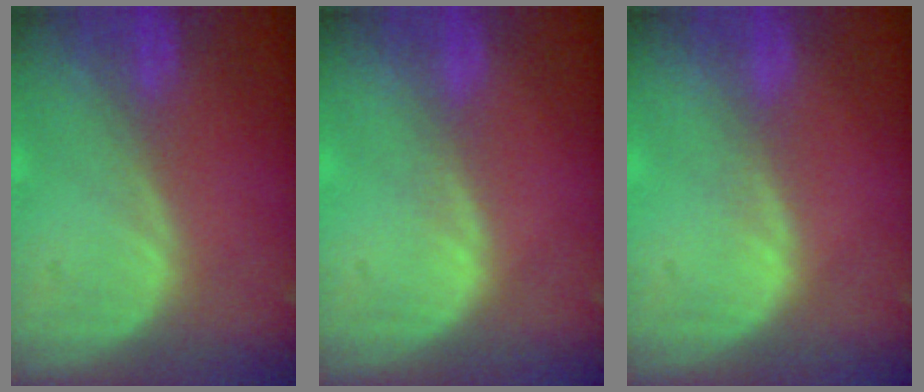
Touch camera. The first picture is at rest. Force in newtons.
{"total": 0.9, "press": 0.9, "slide": 0.1}
{"total": 0.9, "press": 0.9, "slide": 0.1}